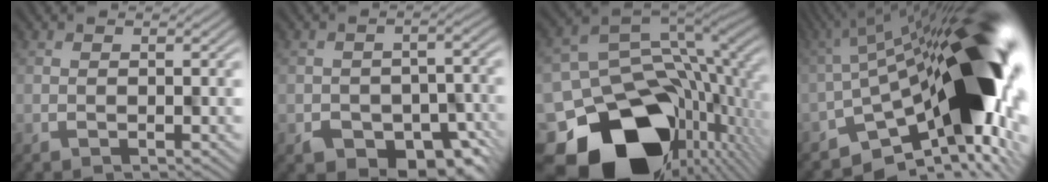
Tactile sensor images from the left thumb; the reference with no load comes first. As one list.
[{"total": 8.7, "force": [-5.1, 5.2, 4.7], "torque": [-0.062, -0.017, -0.070]}, {"total": 17.4, "force": [-6.8, 12.3, 10.3], "torque": [-0.211, -0.064, -0.092]}, {"total": 16.5, "force": [-4.0, 6.4, 14.7], "torque": [-0.203, 0.017, -0.085]}]